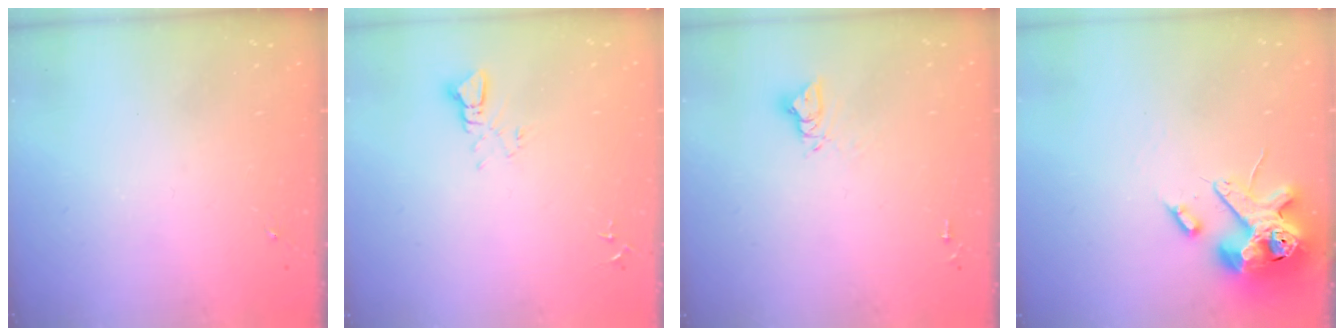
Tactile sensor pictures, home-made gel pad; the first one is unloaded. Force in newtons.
{"total": 3.1, "press": 3.1, "slide": 0.1}
{"total": 6.2, "press": 6.2, "slide": 0.3}
{"total": 14.2, "press": 14.0, "slide": 2.3}